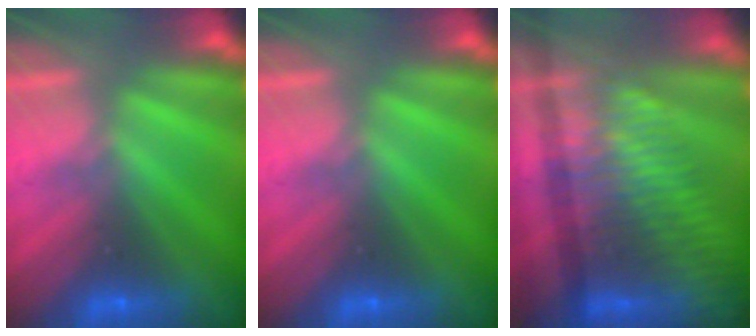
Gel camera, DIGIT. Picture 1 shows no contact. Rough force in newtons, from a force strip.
{"total": 0.0}
{"total": 3.3}